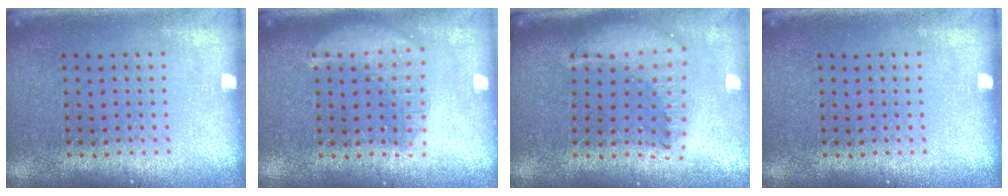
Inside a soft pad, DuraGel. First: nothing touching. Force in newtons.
{"total": 1.8, "press": 1.8, "slide": 0.2}
{"total": 1.8, "press": 1.5, "slide": 0.9}
{"total": 0.0}